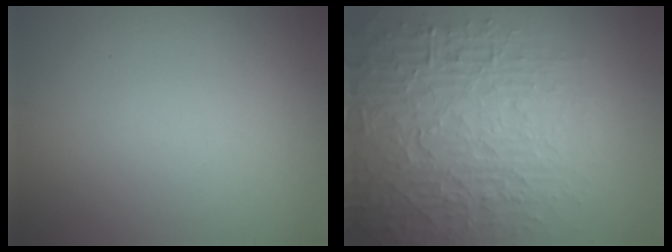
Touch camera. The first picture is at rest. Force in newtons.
{"total": 6.4, "press": 6.2, "slide": 1.7}